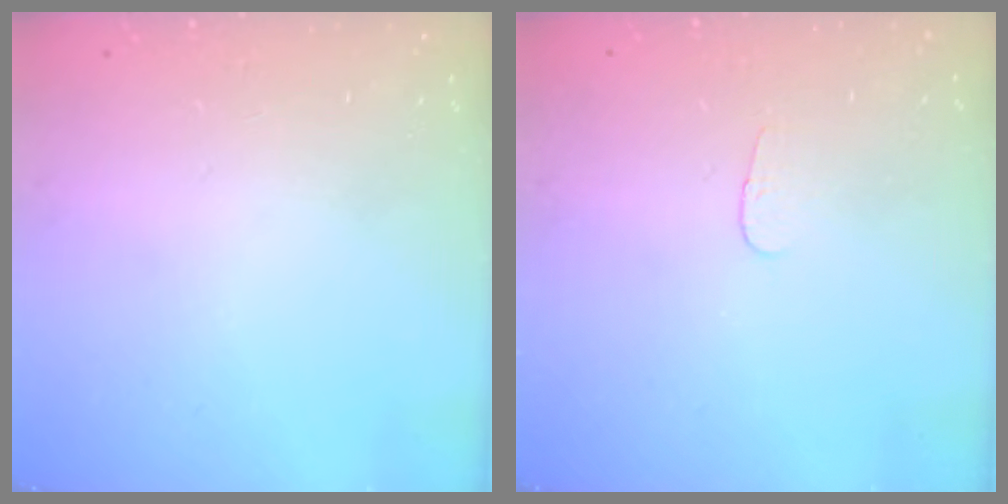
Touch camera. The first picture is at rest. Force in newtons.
{"total": 2.8, "press": 2.8, "slide": 0.3}